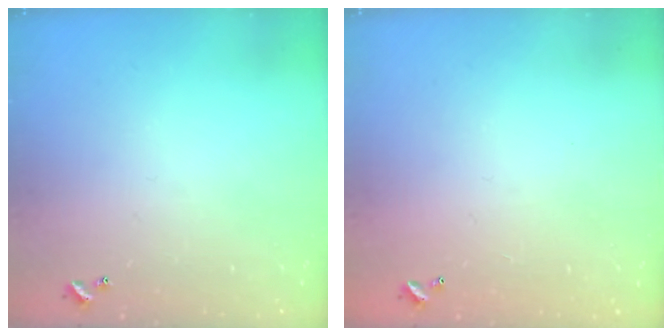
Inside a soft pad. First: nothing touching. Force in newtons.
{"total": 2.8, "press": 2.8, "slide": 0.1}